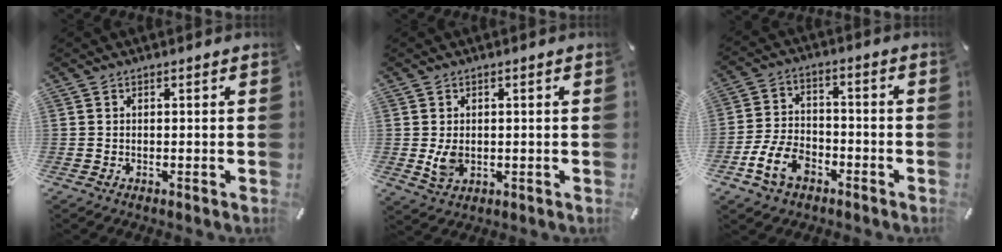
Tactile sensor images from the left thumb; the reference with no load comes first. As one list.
[{"total": 4.5, "force": [-0.2, 3.0, 3.2], "torque": [-0.063, -0.008, -0.009]}, {"total": 10.2, "force": [-4.9, 7.1, 5.6], "torque": [-0.123, 0.026, -0.089]}]